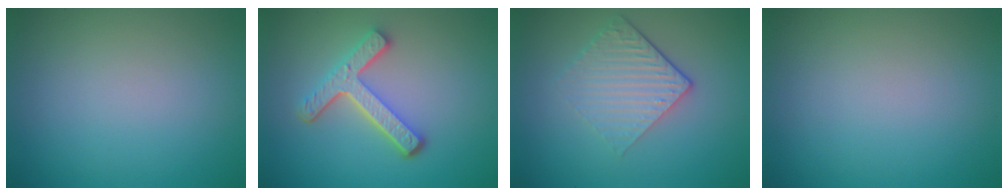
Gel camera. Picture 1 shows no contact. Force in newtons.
{"total": 4.7, "press": 3.6, "slide": 3.1}
{"total": 4.3, "press": 2.9, "slide": 3.1}
{"total": 0.0}